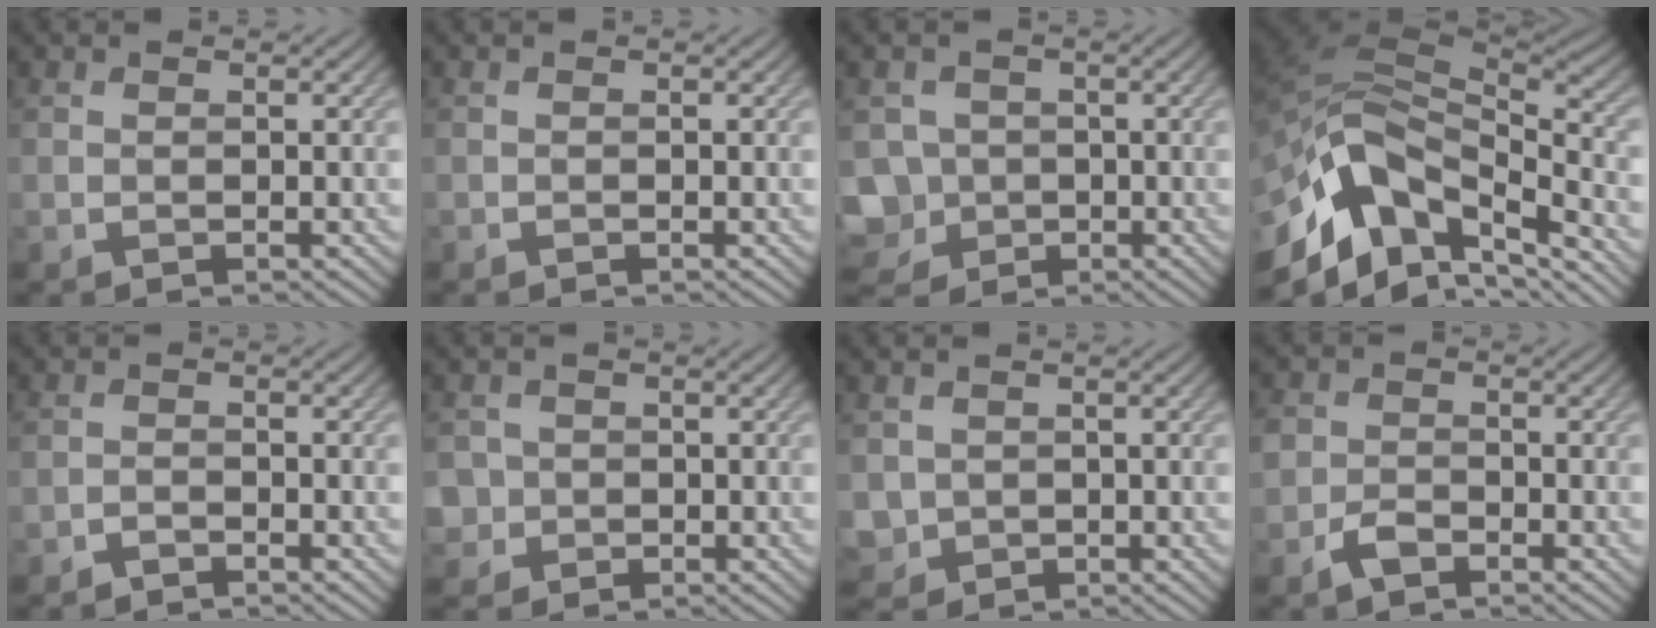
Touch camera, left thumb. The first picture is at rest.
{"total": 0.0}
{"total": 7.8, "force": [-2.6, 7.0, 2.1], "torque": [-0.070, -0.026, -0.066]}
{"total": 14.8, "force": [-5.5, 8.6, 10.6], "torque": [-0.248, -0.026, -0.091]}
{"total": 1.2, "force": [-1.1, 0.1, 0.2], "torque": [-0.003, 0.005, -0.027]}
{"total": 3.0, "force": [-0.4, 2.9, 0.3], "torque": [-0.007, 0.001, -0.021]}
{"total": 2.3, "force": [0.2, 2.2, 0.3], "torque": [-0.017, -0.013, 0.004]}
{"total": 2.4, "force": [-1.6, 1.5, 1.1], "torque": [-0.022, 0.004, -0.041]}